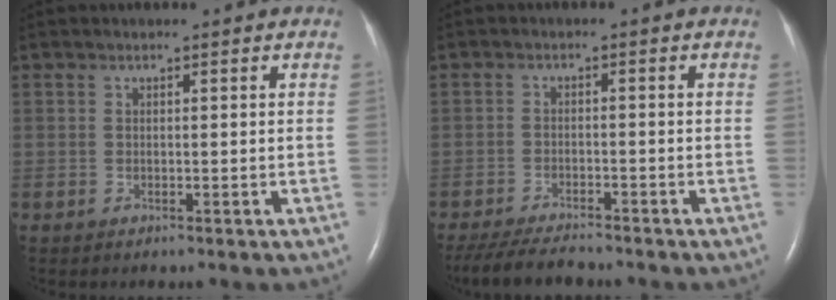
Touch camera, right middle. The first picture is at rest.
{"total": 8.0, "force": [-7.2, 1.2, 3.3], "torque": [-0.057, -0.021, -0.118]}